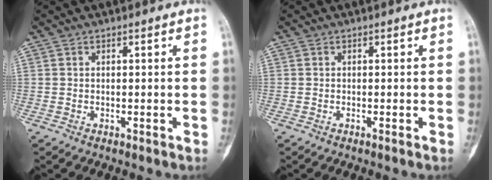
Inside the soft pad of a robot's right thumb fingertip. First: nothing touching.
{"total": 0.0}